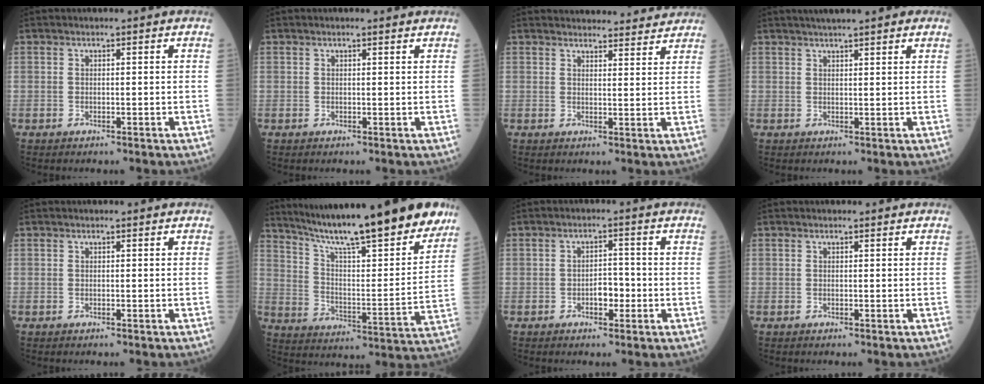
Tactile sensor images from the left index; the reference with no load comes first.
{"total": 0.9, "force": [0.8, 0.0, 0.3], "torque": [-0.011, 0.002, 0.010]}
{"total": 12.4, "force": [12.0, 2.3, 2.2], "torque": [-0.005, 0.009, 0.136]}
{"total": 13.1, "force": [10.7, 1.3, 7.5], "torque": [-0.113, 0.021, 0.146]}
{"total": 0.0}
{"total": 25.0, "force": [20.7, 2.0, 13.8], "torque": [-0.223, -0.037, 0.301]}
{"total": 2.8, "force": [-1.2, 1.5, 2.0], "torque": [-0.030, 0.002, -0.019]}
{"total": 0.6, "force": [0.6, 0.1, -0.1], "torque": [-0.007, -0.003, 0.006]}